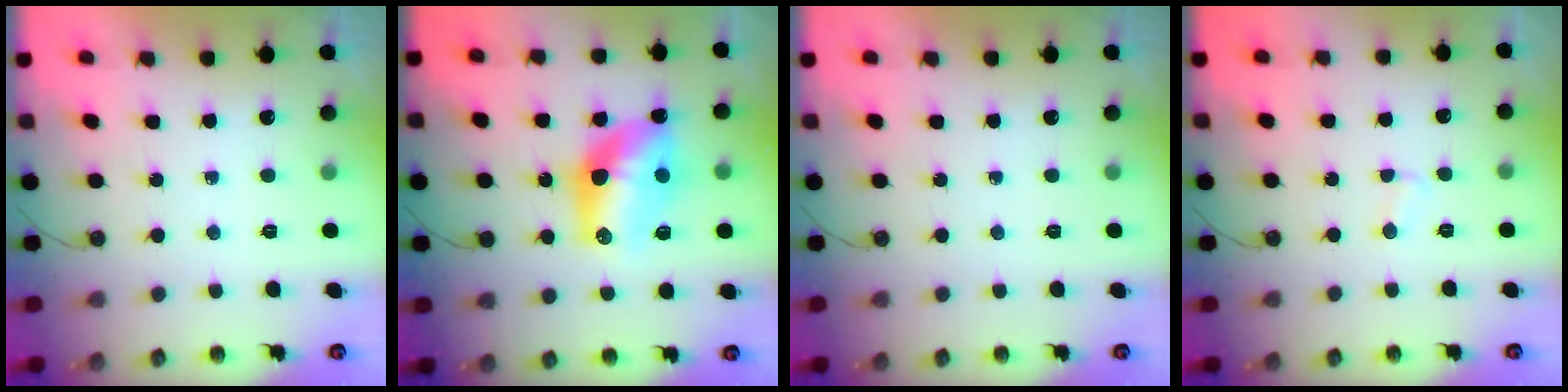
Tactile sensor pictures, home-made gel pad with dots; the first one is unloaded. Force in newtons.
{"total": 13.5, "press": 13.5, "slide": 1.0}
{"total": 0.0}
{"total": 2.3, "press": 2.3, "slide": 0.2}